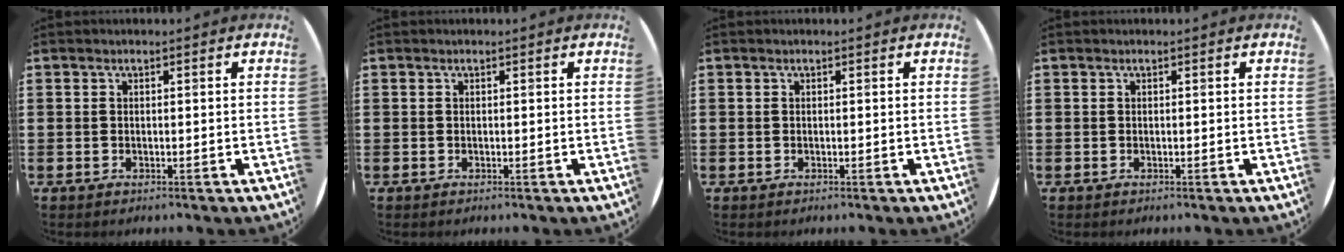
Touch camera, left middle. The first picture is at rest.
{"total": 0.0}
{"total": 0.0}
{"total": 0.0}